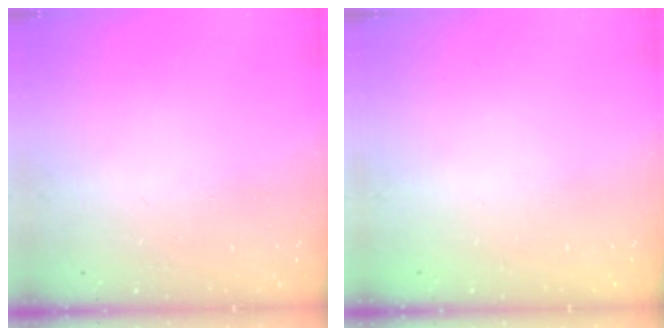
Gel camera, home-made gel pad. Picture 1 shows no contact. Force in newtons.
{"total": 0.0}